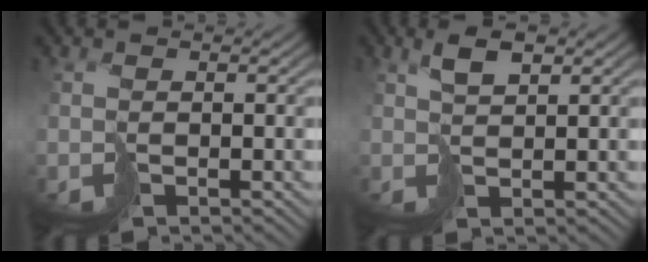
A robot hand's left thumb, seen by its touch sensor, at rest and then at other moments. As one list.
[{"total": 3.4, "force": [1.8, 1.2, 2.7], "torque": [-0.060, 0.005, 0.033]}]